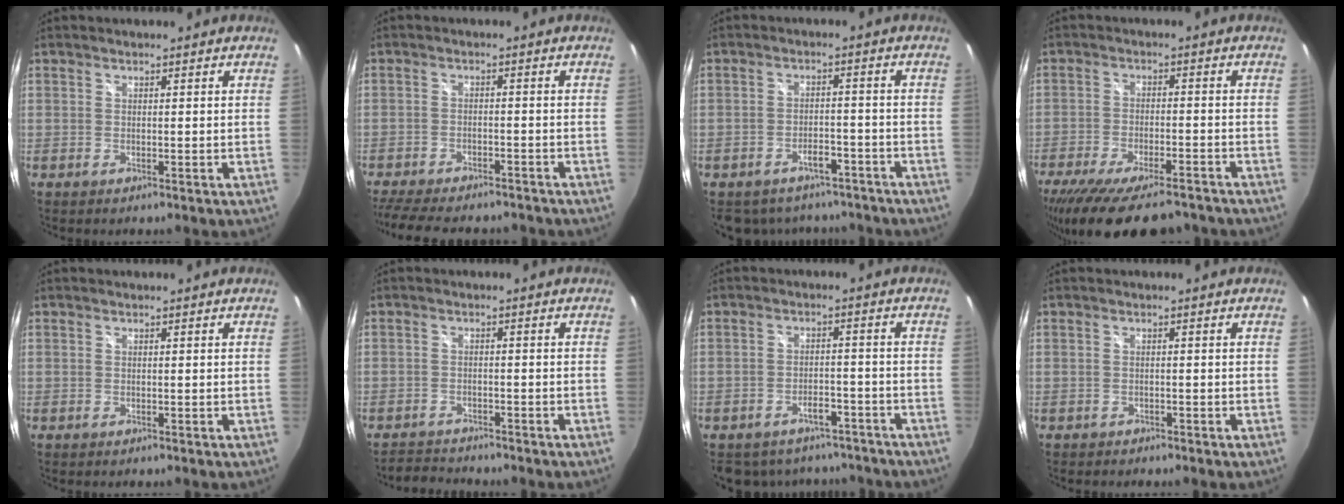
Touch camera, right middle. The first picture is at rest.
{"total": 14.1, "force": [-11.9, 4.2, 6.2], "torque": [-0.141, -0.022, -0.179]}
{"total": 10.8, "force": [-8.8, 5.5, 3.2], "torque": [-0.074, 0.012, -0.108]}
{"total": 18.7, "force": [-15.2, 5.0, 9.6], "torque": [-0.193, -0.039, -0.228]}
{"total": 0.0}
{"total": 3.3, "force": [-3.2, 0.7, -0.2], "torque": [-0.011, 0.009, -0.061]}
{"total": 13.8, "force": [-11.6, 6.1, 4.1], "torque": [-0.096, 0.023, -0.147]}
{"total": 1.2, "force": [-1.0, 0.6, 0.2], "torque": [-0.009, 0.000, -0.014]}